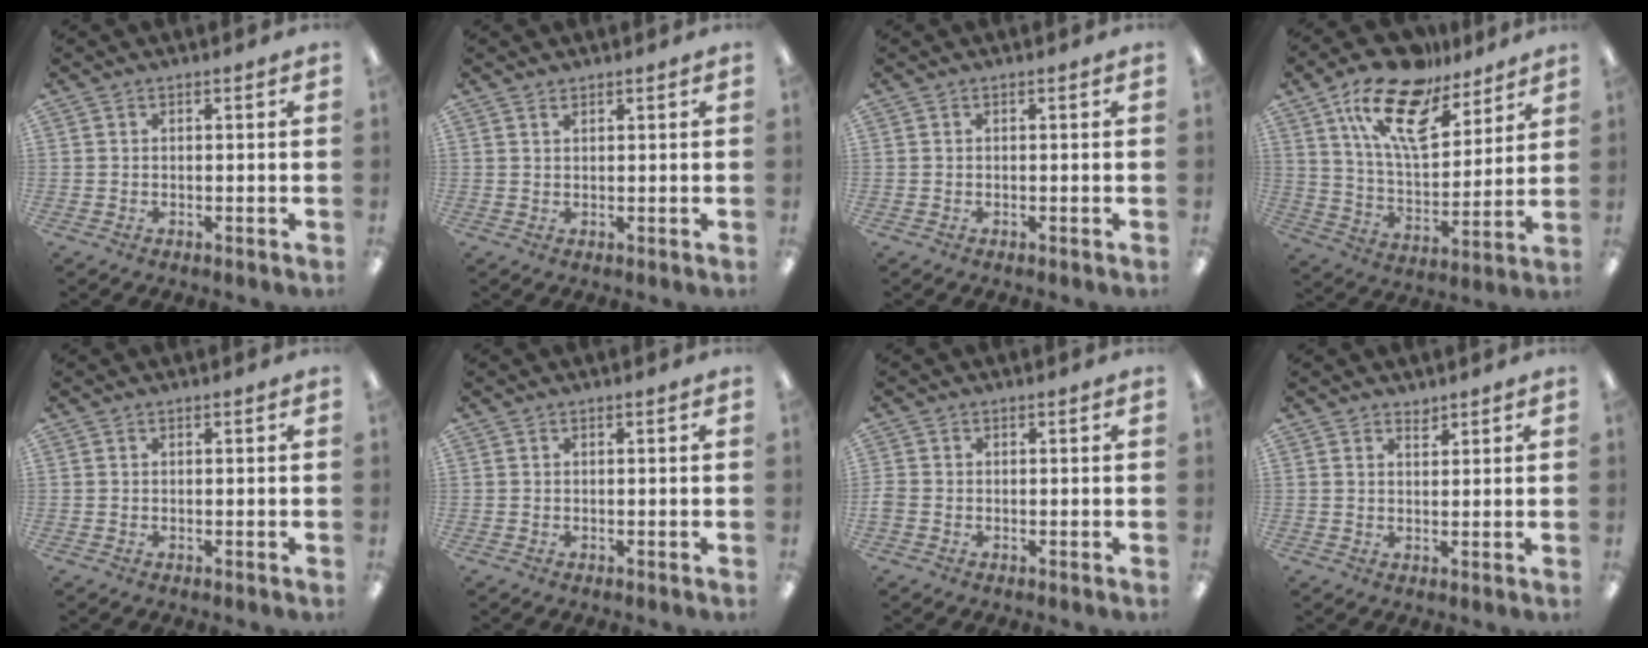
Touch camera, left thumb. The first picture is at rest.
{"total": 1.1, "force": [1.0, 0.3, 0.4], "torque": [-0.009, -0.001, 0.020]}
{"total": 0.0}
{"total": 19.7, "force": [13.1, 8.9, 11.7], "torque": [-0.214, -0.065, 0.230]}
{"total": 0.0}
{"total": 0.0}
{"total": 1.2, "force": [-0.4, 1.0, 0.5], "torque": [-0.008, 0.003, -0.006]}
{"total": 2.1, "force": [2.0, 0.8, 0.2], "torque": [0.003, -0.011, 0.035]}